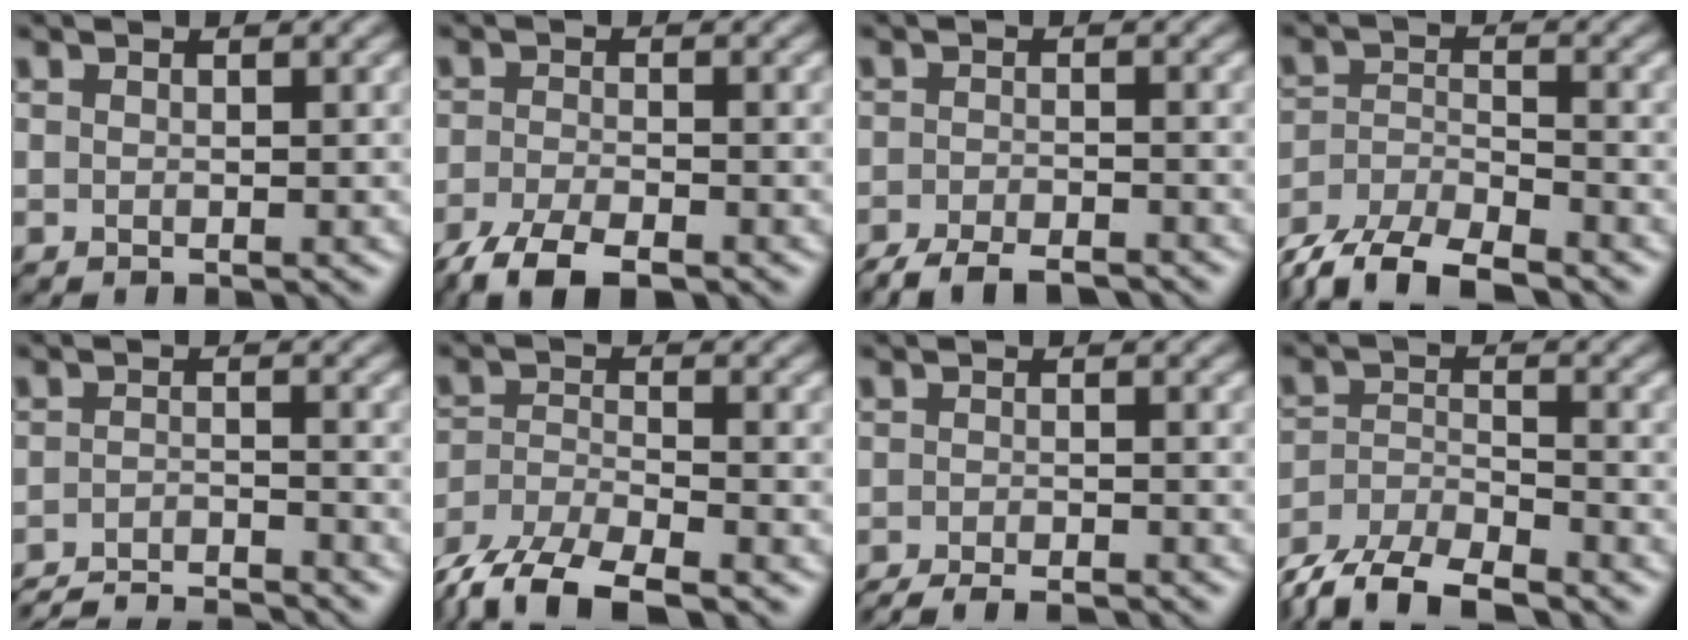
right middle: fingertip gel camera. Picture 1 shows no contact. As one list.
[{"total": 5.2, "force": [-3.9, 1.5, 3.1], "torque": [-0.060, -0.011, -0.081]}, {"total": 5.3, "force": [-4.4, 1.4, 2.5], "torque": [-0.036, -0.010, -0.077]}, {"total": 7.7, "force": [-6.4, 2.5, 3.5], "torque": [-0.065, -0.019, -0.118]}, {"total": 5.8, "force": [-5.3, 0.8, 2.0], "torque": [-0.033, -0.006, -0.091]}, {"total": 7.2, "force": [-5.5, 2.3, 3.9], "torque": [-0.073, -0.012, -0.109]}, {"total": 5.0, "force": [-4.4, 0.9, 2.1], "torque": [-0.033, -0.007, -0.066]}, {"total": 7.7, "force": [-6.5, 2.5, 3.4], "torque": [-0.064, -0.020, -0.119]}]